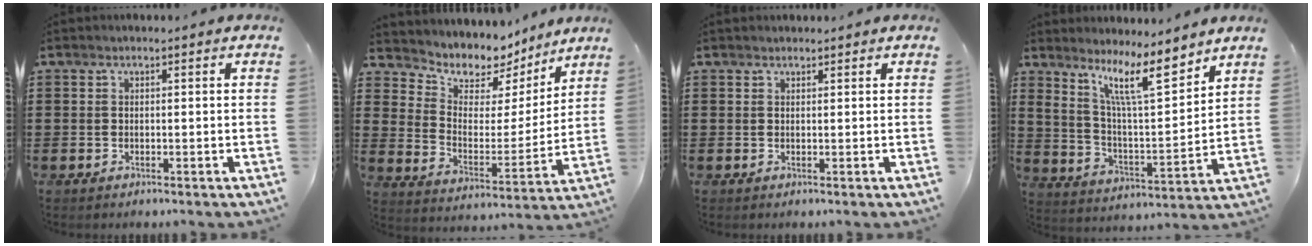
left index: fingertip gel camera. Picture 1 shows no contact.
{"total": 6.6, "force": [5.9, 2.9, 0.5], "torque": [-0.046, -0.048, 0.102]}
{"total": 0.7, "force": [0.7, 0.2, -0.1], "torque": [-0.001, 0.000, 0.015]}
{"total": 11.0, "force": [7.9, 1.8, 7.4], "torque": [-0.150, -0.037, 0.133]}